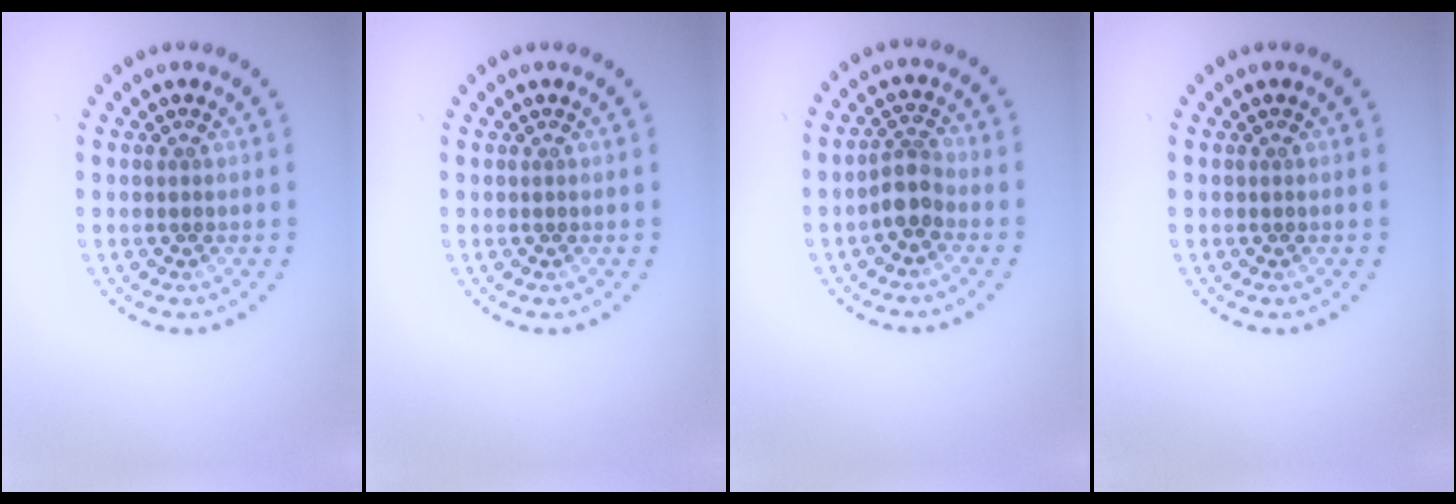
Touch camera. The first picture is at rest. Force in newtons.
{"total": 0.0}
{"total": 2.4, "press": 2.0, "slide": 1.3}
{"total": 0.0}